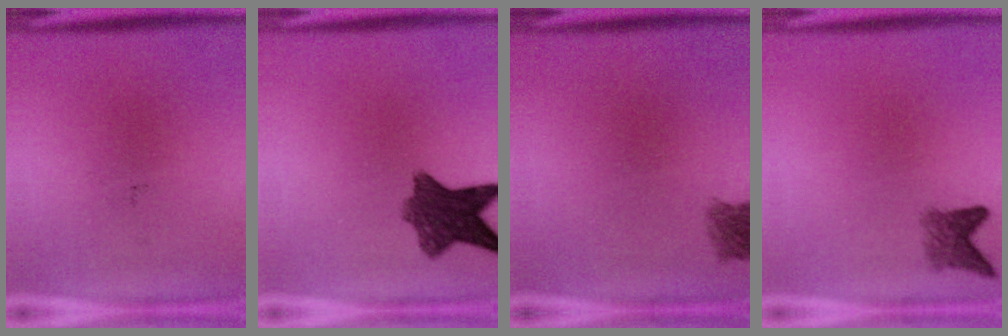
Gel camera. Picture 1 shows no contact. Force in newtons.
{"total": 8.6}
{"total": 2.6}
{"total": 2.8}